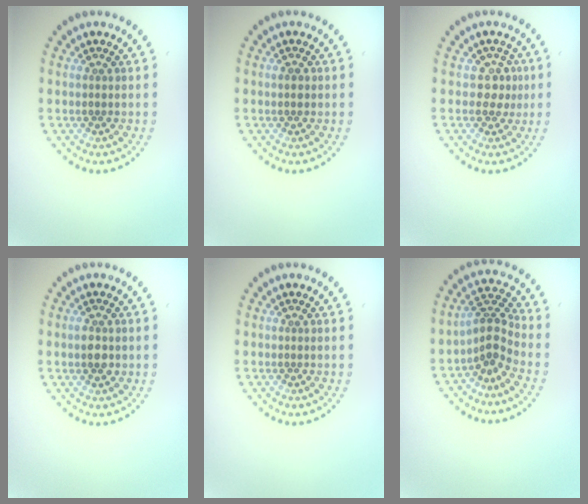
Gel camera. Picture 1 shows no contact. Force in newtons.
{"total": 1.0, "press": 1.0, "slide": 0.0}
{"total": 2.0, "press": 1.5, "slide": 1.3}
{"total": 2.2, "press": 2.2, "slide": 0.1}
{"total": 0.0}
{"total": 2.9, "press": 2.0, "slide": 2.2}